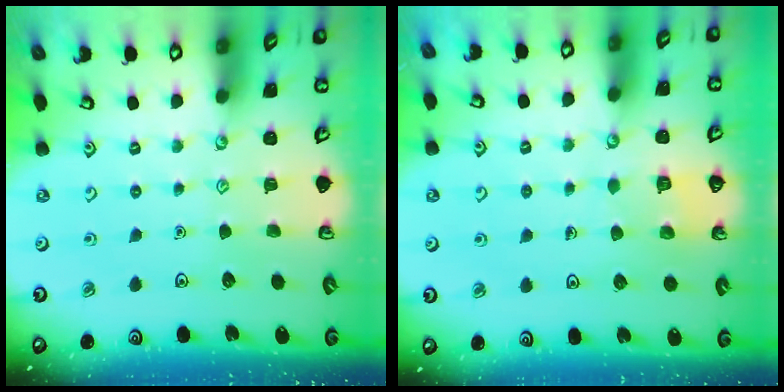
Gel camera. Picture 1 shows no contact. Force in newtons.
{"total": 2.5, "press": 2.5, "slide": 0.1}